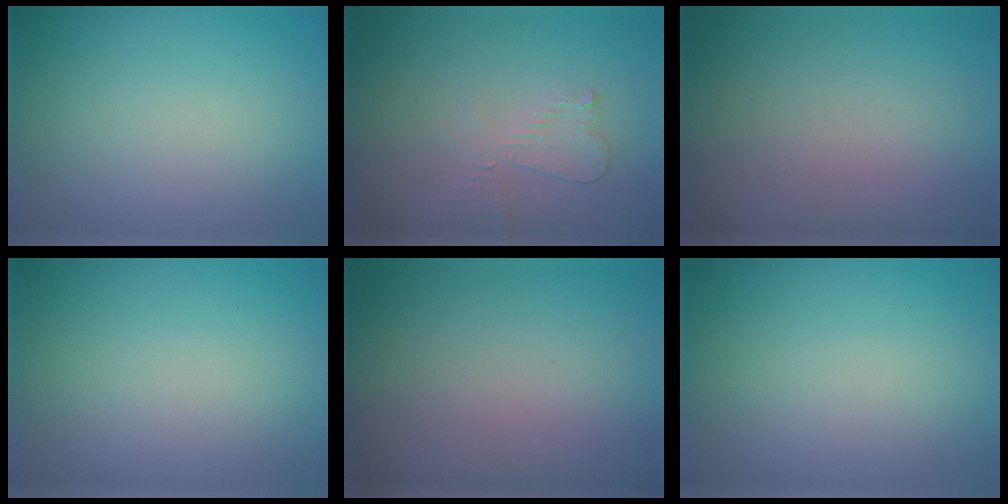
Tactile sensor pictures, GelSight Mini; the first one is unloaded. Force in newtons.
{"total": 2.1, "press": 2.1, "slide": 0.1}
{"total": 0.0}
{"total": 0.0}
{"total": 0.0}
{"total": 0.0}